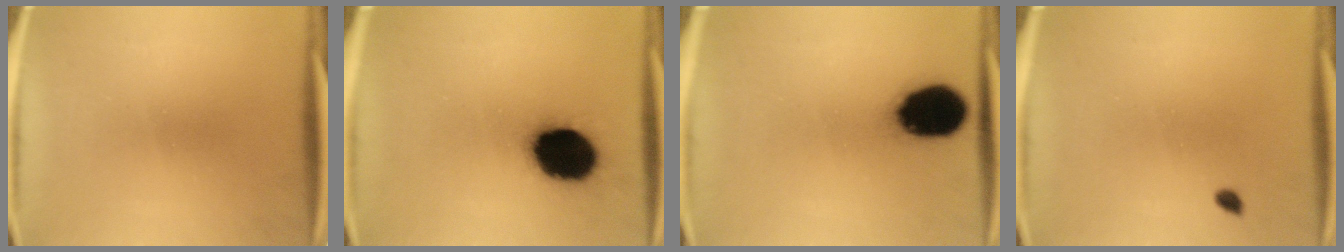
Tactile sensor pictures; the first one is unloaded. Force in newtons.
{"total": 18.1}
{"total": 17.0}
{"total": 0.9}